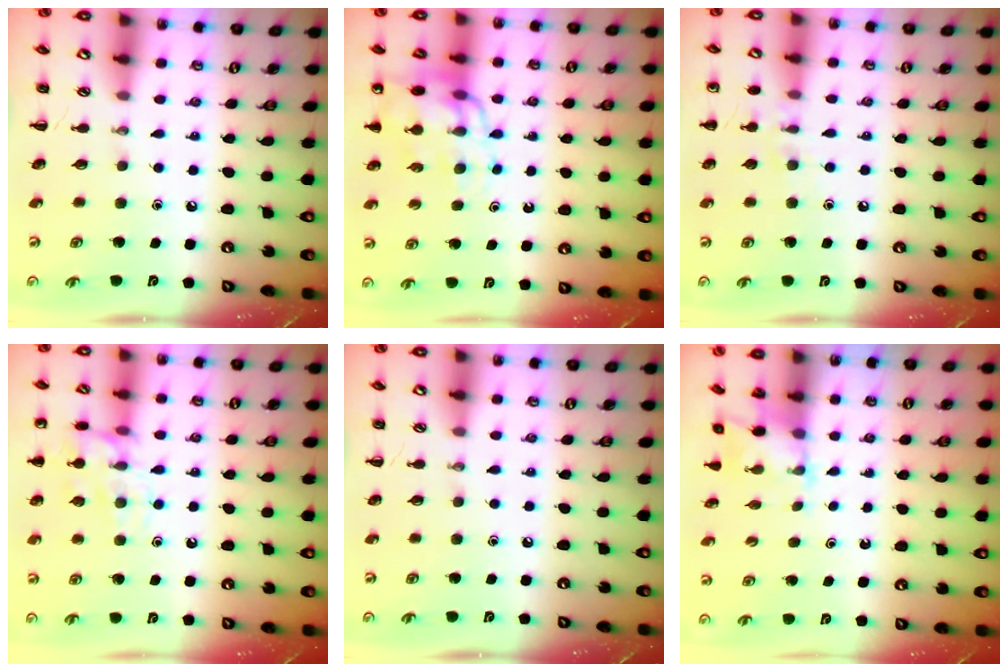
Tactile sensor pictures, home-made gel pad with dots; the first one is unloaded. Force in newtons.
{"total": 12.6, "press": 12.1, "slide": 3.4}
{"total": 7.7, "press": 7.4, "slide": 2.0}
{"total": 12.5, "press": 12.5, "slide": 0.6}
{"total": 0.0}
{"total": 2.3, "press": 2.2, "slide": 0.7}